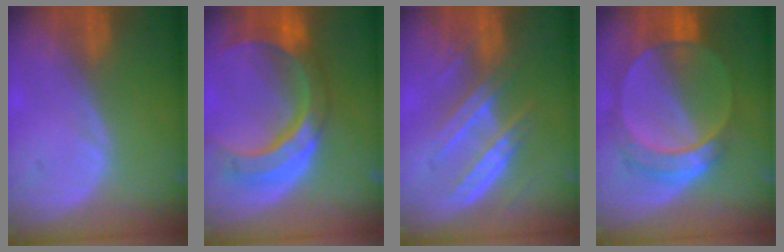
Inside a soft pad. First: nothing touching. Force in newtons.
{"total": 11.5, "press": 9.8, "slide": 6.1}
{"total": 6.5, "press": 6.4, "slide": 1.1}
{"total": 8.9, "press": 7.9, "slide": 4.0}